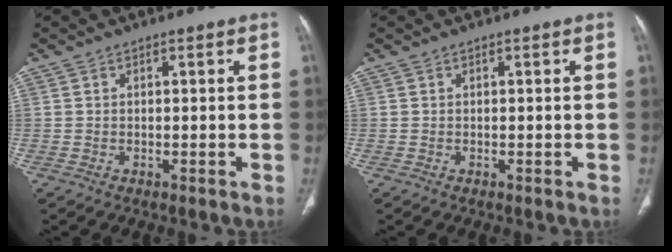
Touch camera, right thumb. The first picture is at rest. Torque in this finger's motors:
{"motor_torque": [0.00, 0.00, 0.00, 0.00, 0.00]}